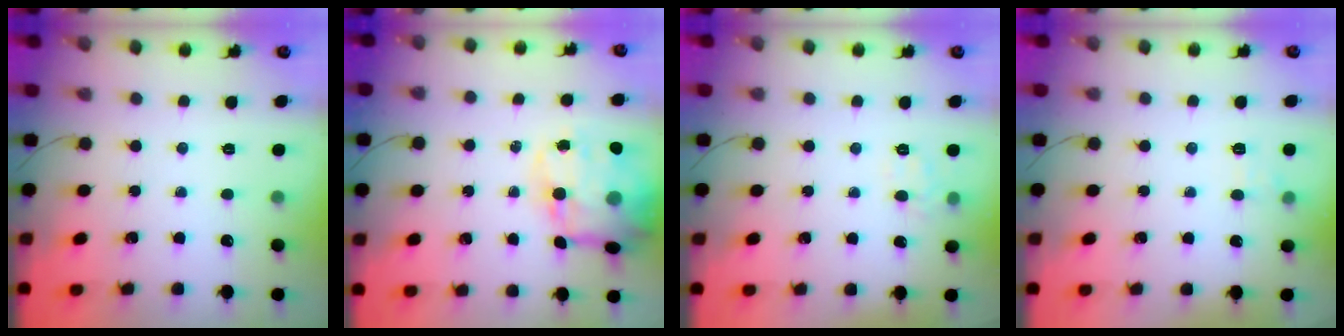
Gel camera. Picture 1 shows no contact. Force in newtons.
{"total": 18.7, "press": 18.2, "slide": 4.2}
{"total": 4.3, "press": 4.1, "slide": 1.3}
{"total": 6.0, "press": 5.8, "slide": 1.6}